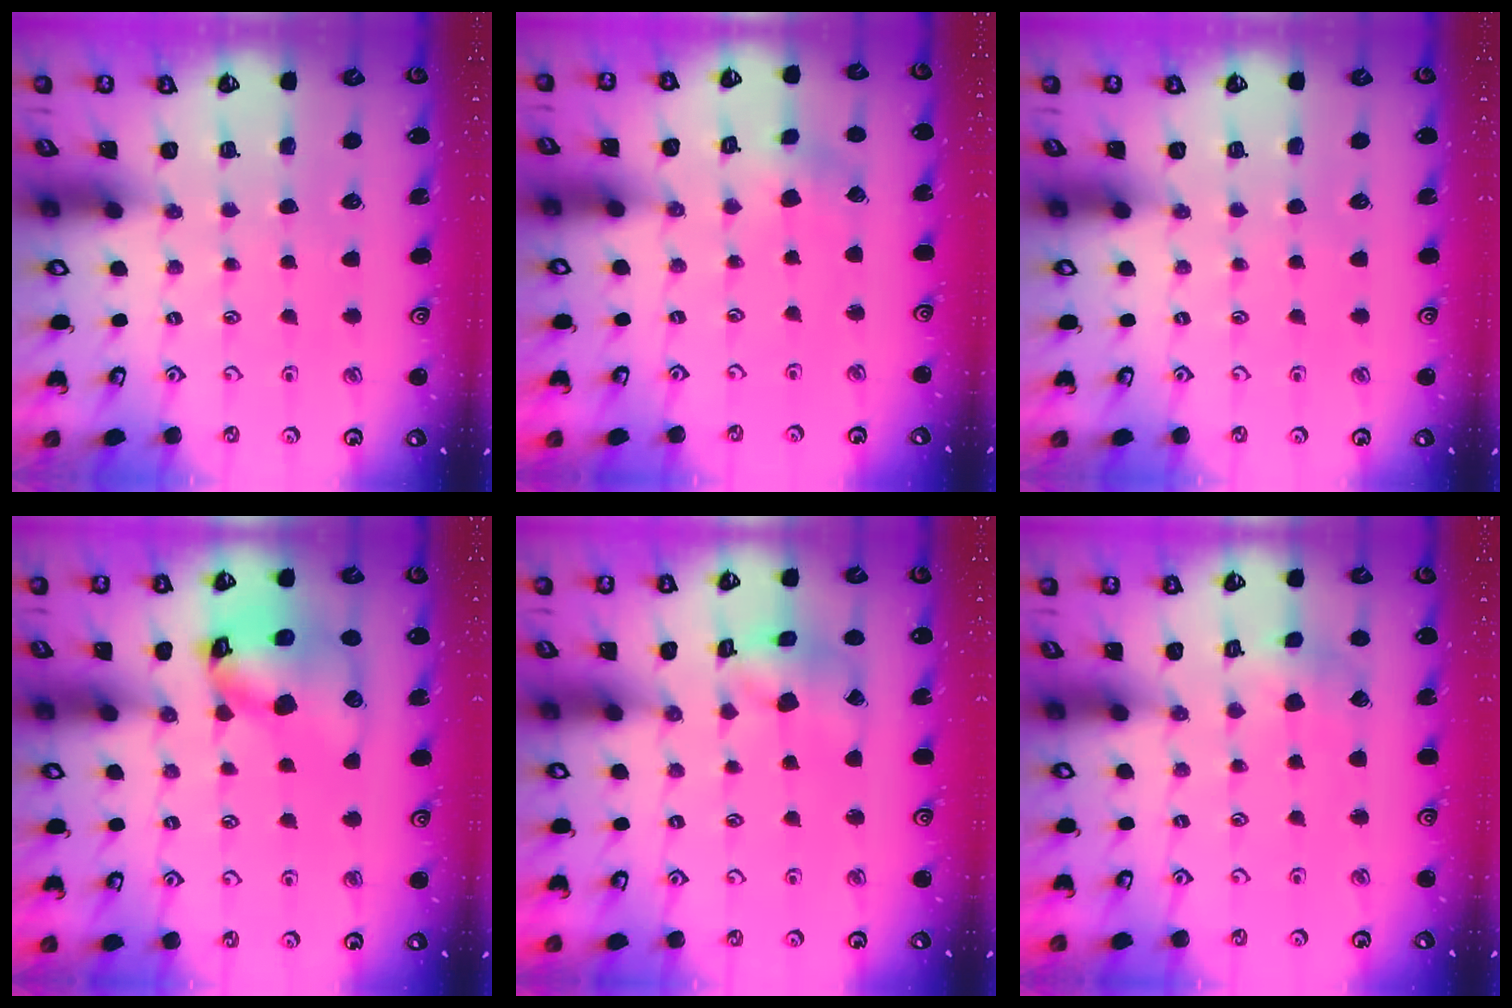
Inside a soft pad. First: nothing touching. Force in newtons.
{"total": 2.1, "press": 2.1, "slide": 0.3}
{"total": 0.0}
{"total": 16.0, "press": 15.8, "slide": 2.3}
{"total": 8.9, "press": 8.8, "slide": 1.0}
{"total": 2.9, "press": 2.9, "slide": 0.3}